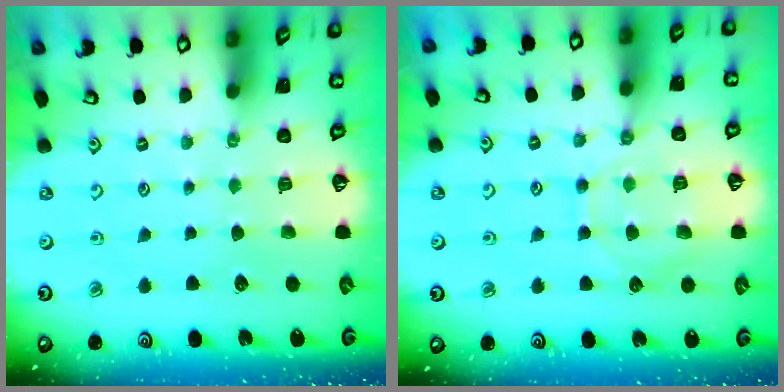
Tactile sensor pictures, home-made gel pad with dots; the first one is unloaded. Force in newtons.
{"total": 10.4, "press": 10.4, "slide": 1.1}